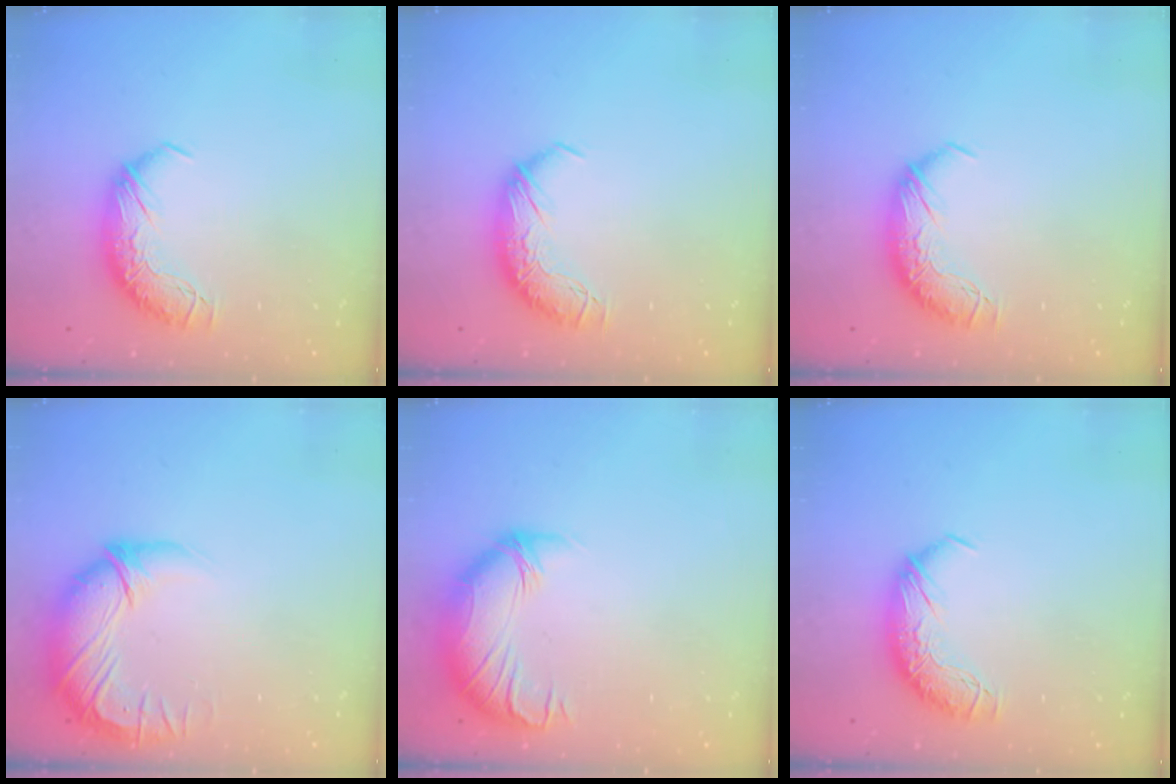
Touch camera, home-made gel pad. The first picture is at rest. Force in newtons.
{"total": 0.0}
{"total": 0.0}
{"total": 2.9, "press": 0.1, "slide": 2.9}
{"total": 3.5, "press": 2.8, "slide": 2.1}
{"total": 0.0}